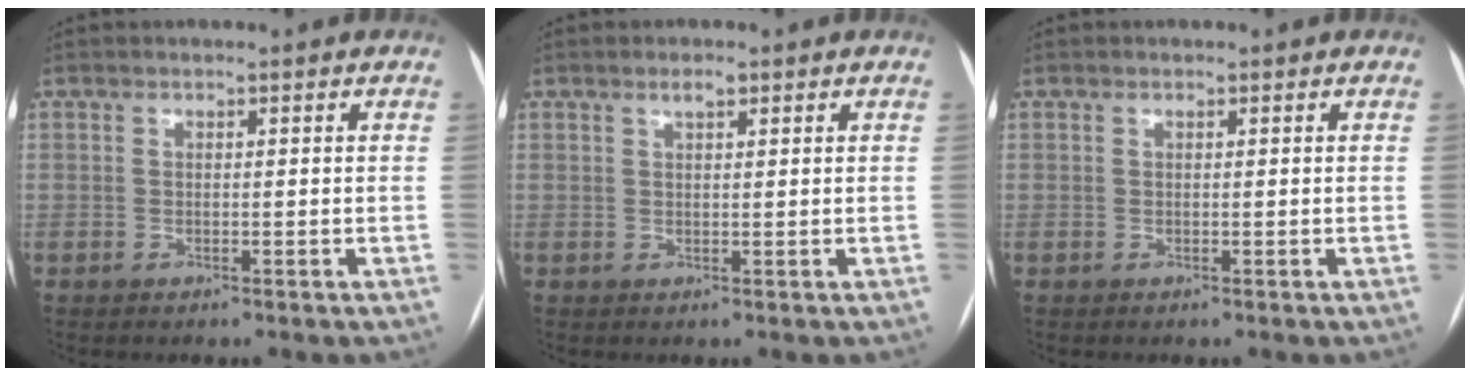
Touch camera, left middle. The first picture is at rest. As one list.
[{"total": 1.6, "force": [1.0, 0.5, 1.1], "torque": [-0.020, 0.003, 0.018]}, {"total": 0.0}]